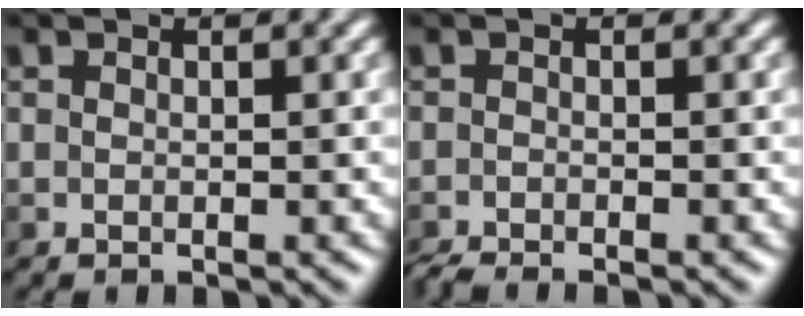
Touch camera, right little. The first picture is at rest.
{"total": 2.1, "force": [-1.9, 0.6, 0.9], "torque": [-0.019, -0.006, -0.031]}